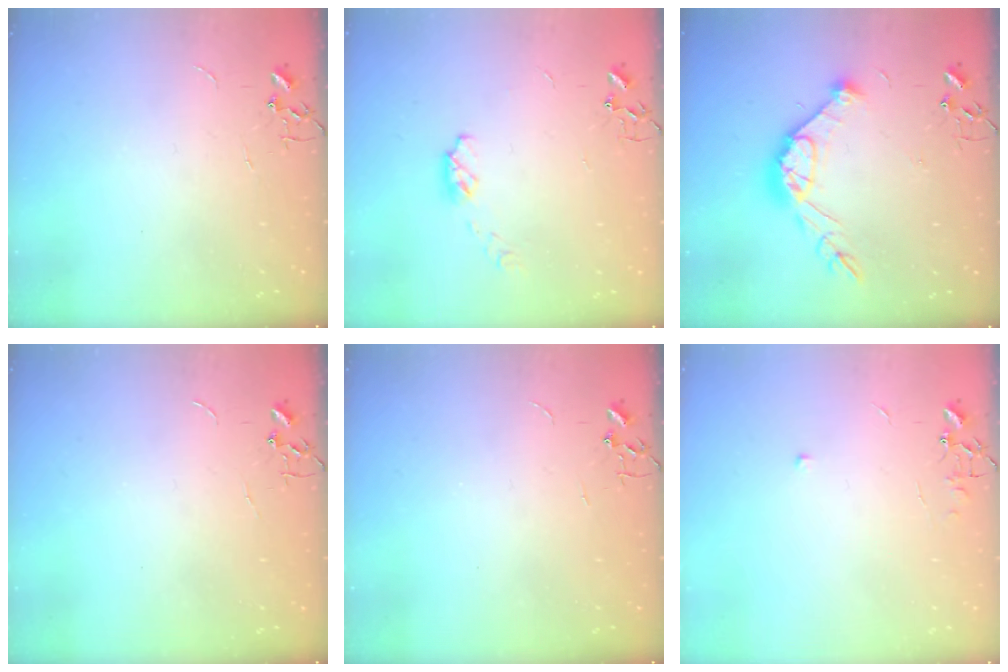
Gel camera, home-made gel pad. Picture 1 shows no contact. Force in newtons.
{"total": 5.5, "press": 5.4, "slide": 0.8}
{"total": 14.4, "press": 14.4, "slide": 0.8}
{"total": 0.0}
{"total": 0.0}
{"total": 5.2, "press": 5.1, "slide": 0.6}